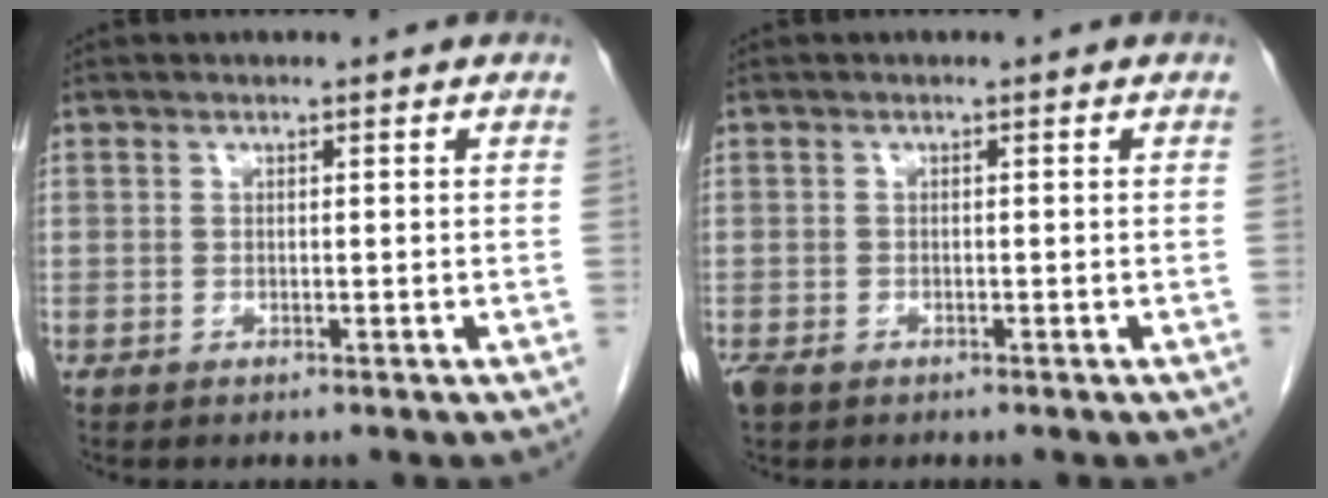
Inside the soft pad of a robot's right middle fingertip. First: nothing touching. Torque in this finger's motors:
{"motor_torque": [0.07, -0.04, 0.00, 0.01]}